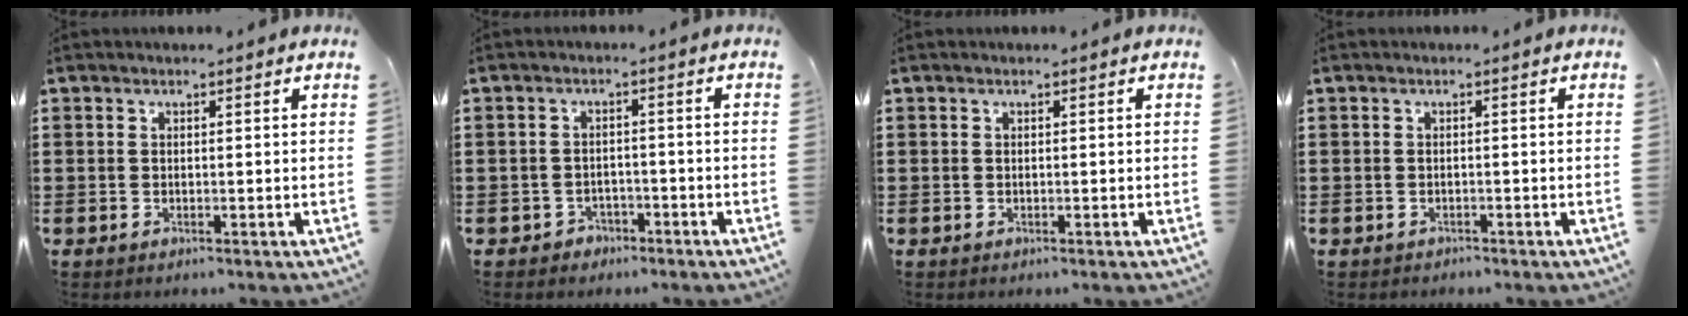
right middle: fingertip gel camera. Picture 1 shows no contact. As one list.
[{"total": 2.0, "force": [-1.7, 1.0, 0.0], "torque": [-0.010, -0.002, -0.039]}, {"total": 0.0}, {"total": 0.6, "force": [-0.6, 0.1, -0.1], "torque": [-0.001, -0.001, -0.012]}]